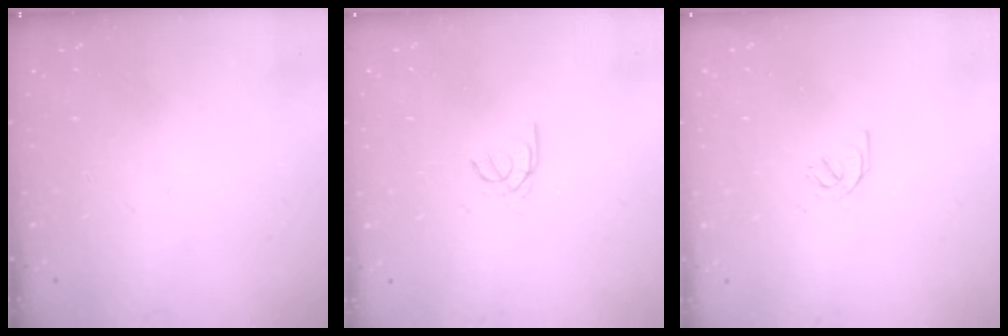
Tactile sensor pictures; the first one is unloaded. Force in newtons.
{"total": 2.6, "press": 2.6, "slide": 0.4}
{"total": 2.1, "press": 2.1, "slide": 0.2}